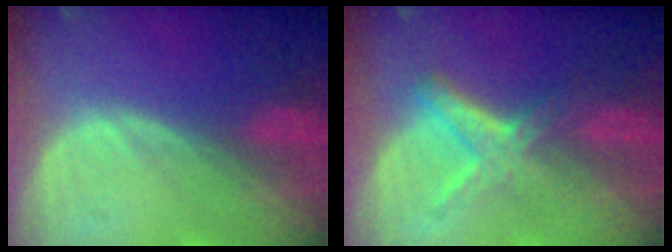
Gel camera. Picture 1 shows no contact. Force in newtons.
{"total": 5.2, "press": 5.1, "slide": 0.8}